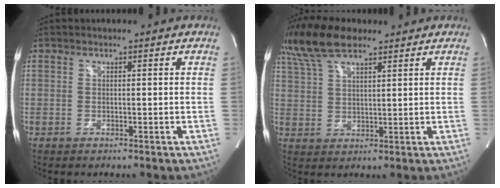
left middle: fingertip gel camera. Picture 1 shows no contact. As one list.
[{"total": 9.7, "force": [7.4, 2.8, 5.7], "torque": [-0.124, 0.026, 0.142]}]